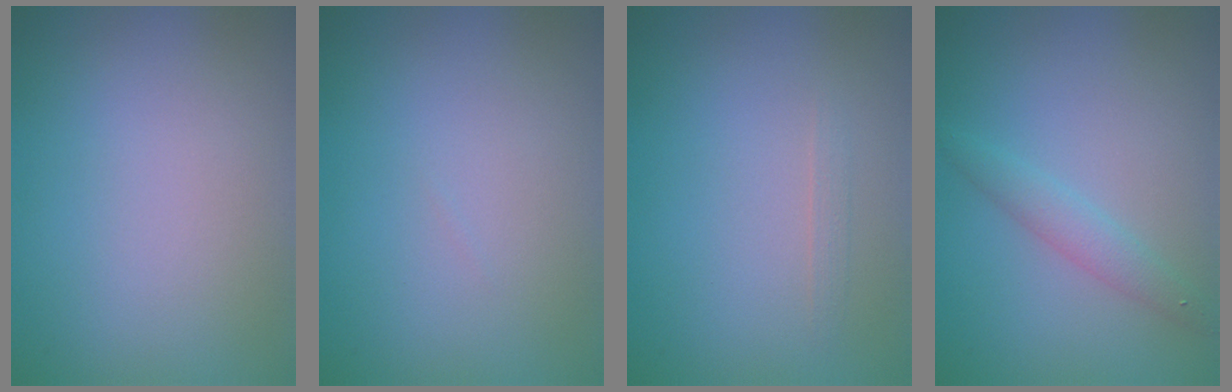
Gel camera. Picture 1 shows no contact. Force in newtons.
{"total": 0.0}
{"total": 0.6, "press": 0.6, "slide": 0.0}
{"total": 1.9, "press": 1.9, "slide": 0.1}